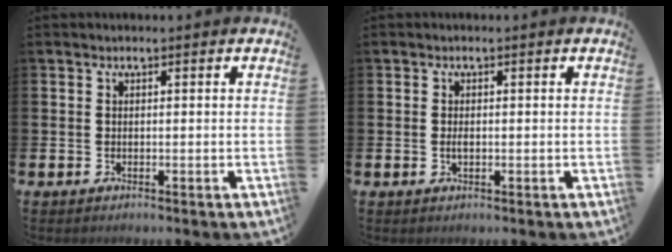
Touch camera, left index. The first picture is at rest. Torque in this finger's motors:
{"motor_torque": [0.31, 0.13, 0.00, 0.00]}